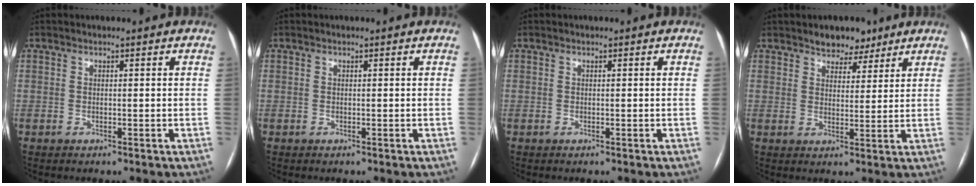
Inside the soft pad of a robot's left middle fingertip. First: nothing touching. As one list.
[{"total": 0.0}, {"total": 0.0}, {"total": 5.2, "force": [4.0, 2.9, 1.7], "torque": [-0.017, 0.002, 0.063]}]